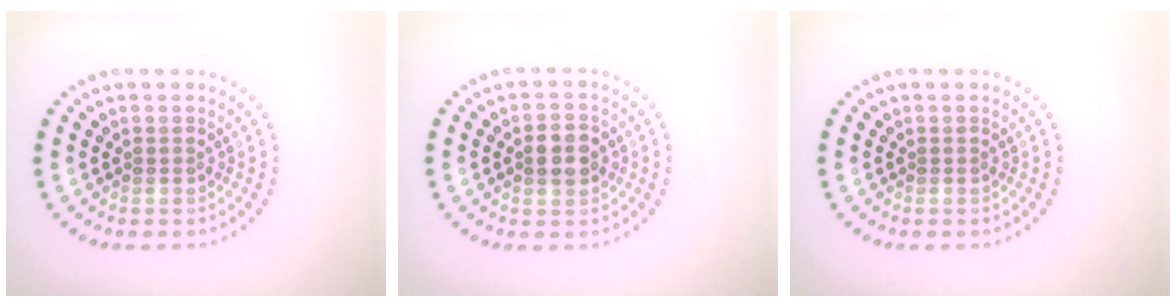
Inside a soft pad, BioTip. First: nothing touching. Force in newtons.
{"total": 2.9, "press": 2.9, "slide": 0.1}
{"total": 0.0}